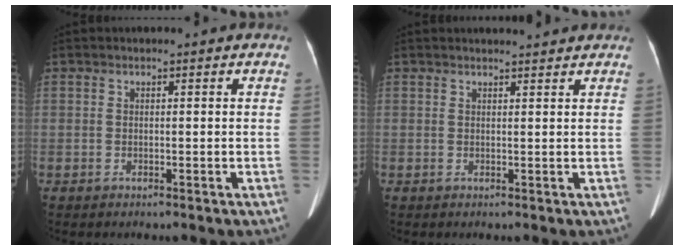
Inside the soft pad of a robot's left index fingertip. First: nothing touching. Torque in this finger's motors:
{"motor_torque": [0.43, -1.02, 0.03, 0.02]}